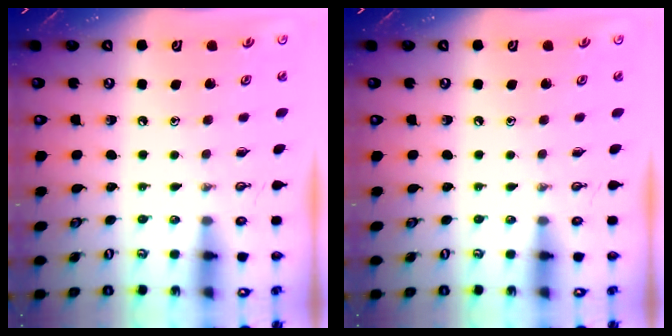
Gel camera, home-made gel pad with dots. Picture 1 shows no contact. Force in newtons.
{"total": 0.0}